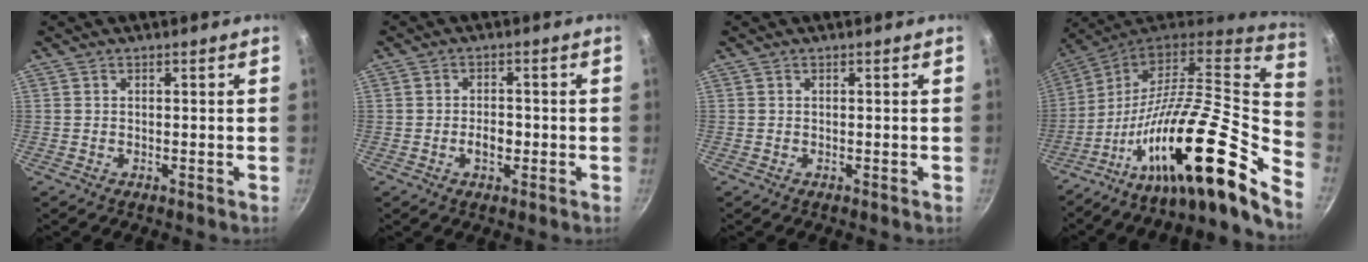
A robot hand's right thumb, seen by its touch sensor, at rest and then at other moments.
{"total": 3.2, "force": [-0.9, 2.0, 2.4], "torque": [-0.027, 0.010, -0.014]}
{"total": 0.0}
{"total": 30.0, "force": [-11.7, 8.2, 26.4], "torque": [-0.355, 0.032, -0.208]}